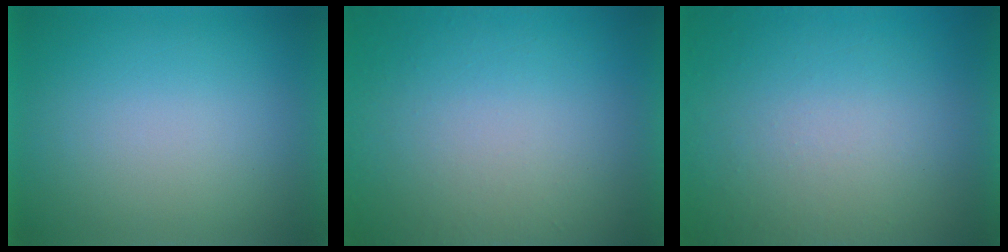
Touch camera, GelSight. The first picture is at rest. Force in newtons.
{"total": 5.5}
{"total": 8.3}